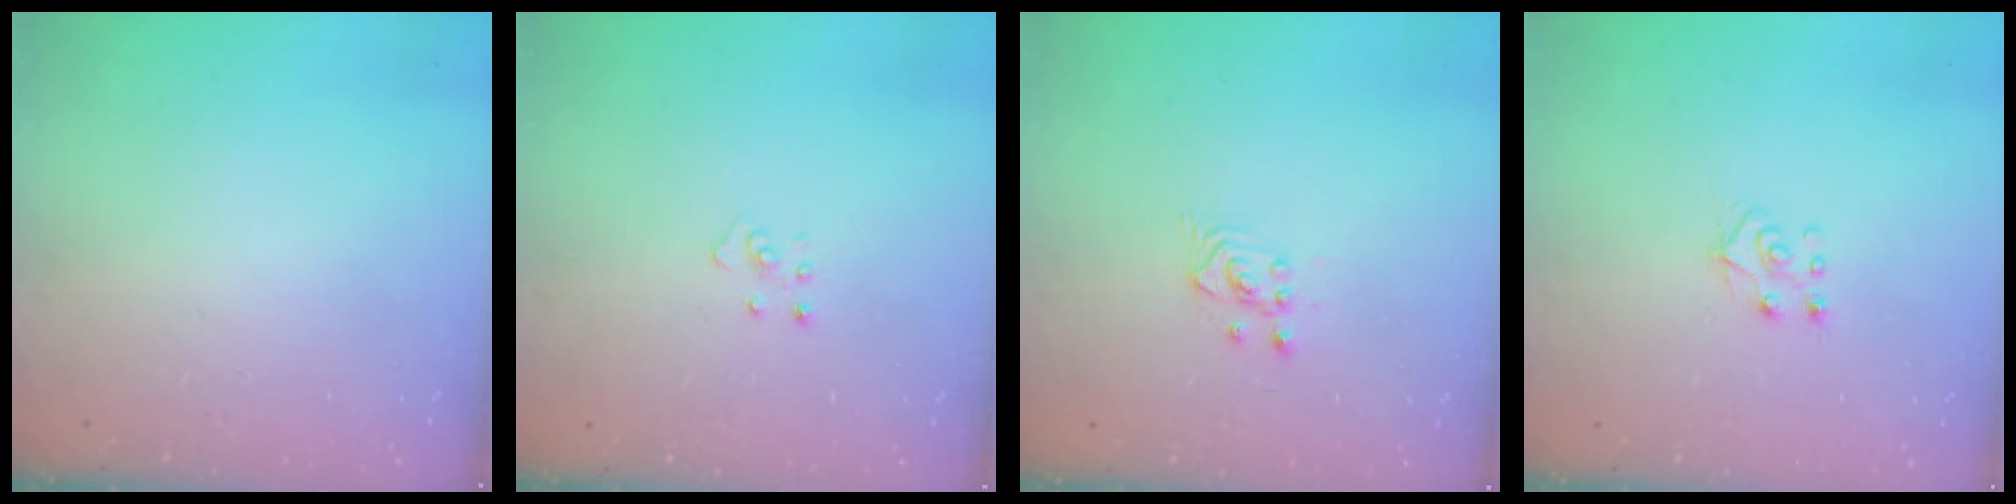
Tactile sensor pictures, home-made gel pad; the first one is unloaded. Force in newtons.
{"total": 3.1, "press": 3.1, "slide": 0.2}
{"total": 2.5, "press": 2.5, "slide": 0.3}
{"total": 6.9, "press": 6.9, "slide": 0.6}